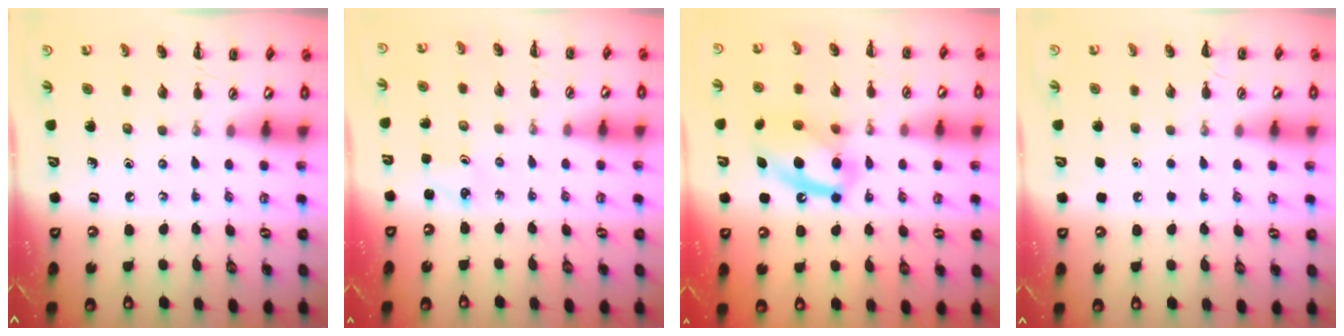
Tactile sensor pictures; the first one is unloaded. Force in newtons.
{"total": 1.4, "press": 1.4, "slide": 0.4}
{"total": 14.5, "press": 14.3, "slide": 2.7}
{"total": 1.8, "press": 1.8, "slide": 0.1}